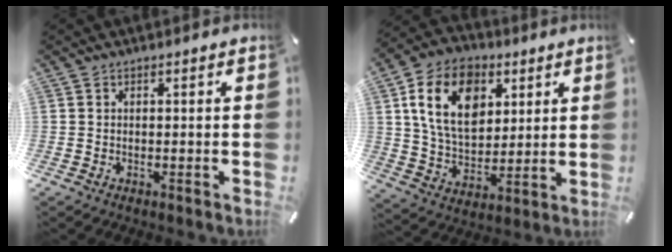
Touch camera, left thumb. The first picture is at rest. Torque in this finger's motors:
{"motor_torque": [1.13, 0.82, 2.13, -0.64, 0.23]}